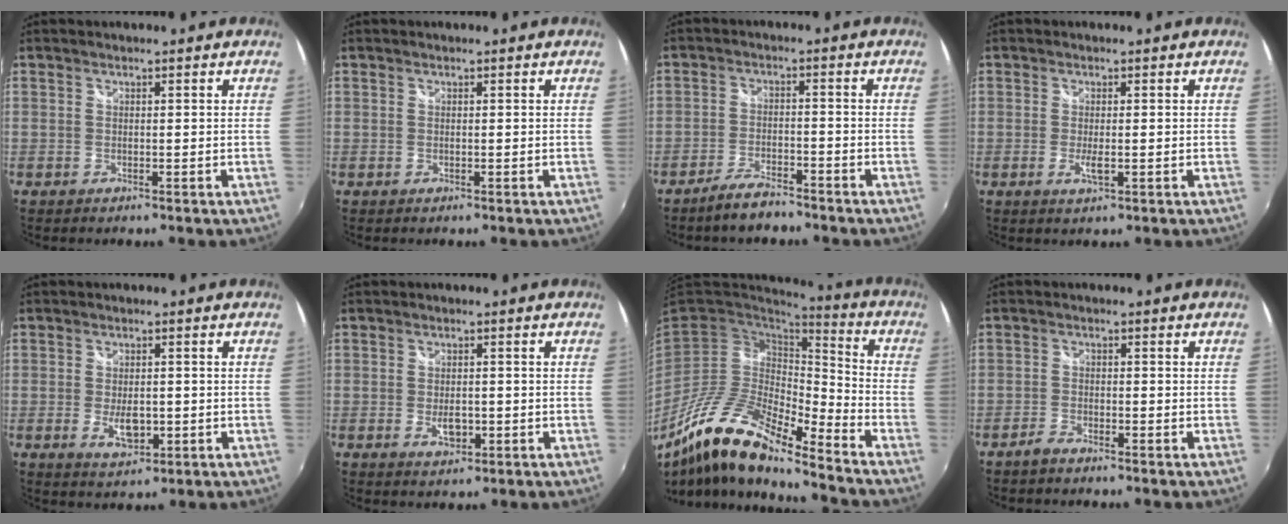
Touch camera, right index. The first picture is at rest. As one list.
[{"total": 0.0}, {"total": 5.3, "force": [-4.6, 1.3, 2.2], "torque": [-0.063, -0.002, -0.085]}, {"total": 2.2, "force": [-0.5, 0.4, 2.0], "torque": [-0.041, -0.003, -0.008]}, {"total": 4.8, "force": [-1.2, 2.5, 3.9], "torque": [-0.074, -0.006, -0.015]}, {"total": 3.2, "force": [-1.0, 1.9, 2.4], "torque": [-0.044, -0.002, -0.013]}, {"total": 17.5, "force": [-12.1, 4.2, 11.8], "torque": [-0.220, -0.024, -0.240]}, {"total": 2.5, "force": [-2.3, 0.6, 0.7], "torque": [-0.029, -0.002, -0.047]}]